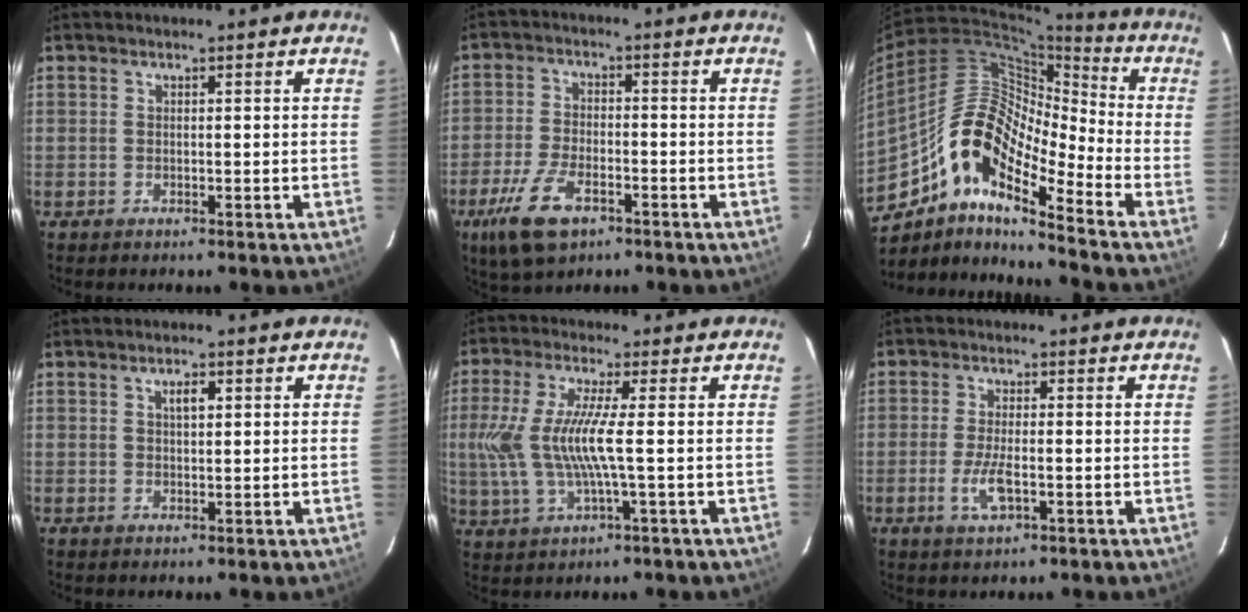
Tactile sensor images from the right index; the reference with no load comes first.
{"total": 10.1, "force": [-5.6, 4.6, 7.0], "torque": [-0.165, -0.013, -0.103]}
{"total": 15.5, "force": [-9.4, 4.3, 11.6], "torque": [-0.189, 0.013, -0.194]}
{"total": 2.1, "force": [0.8, 0.9, 1.7], "torque": [-0.027, 0.006, 0.013]}
{"total": 10.4, "force": [-0.3, 1.3, 10.3], "torque": [-0.212, -0.004, 0.001]}
{"total": 3.7, "force": [-1.4, 0.8, 3.4], "torque": [-0.073, -0.005, -0.027]}